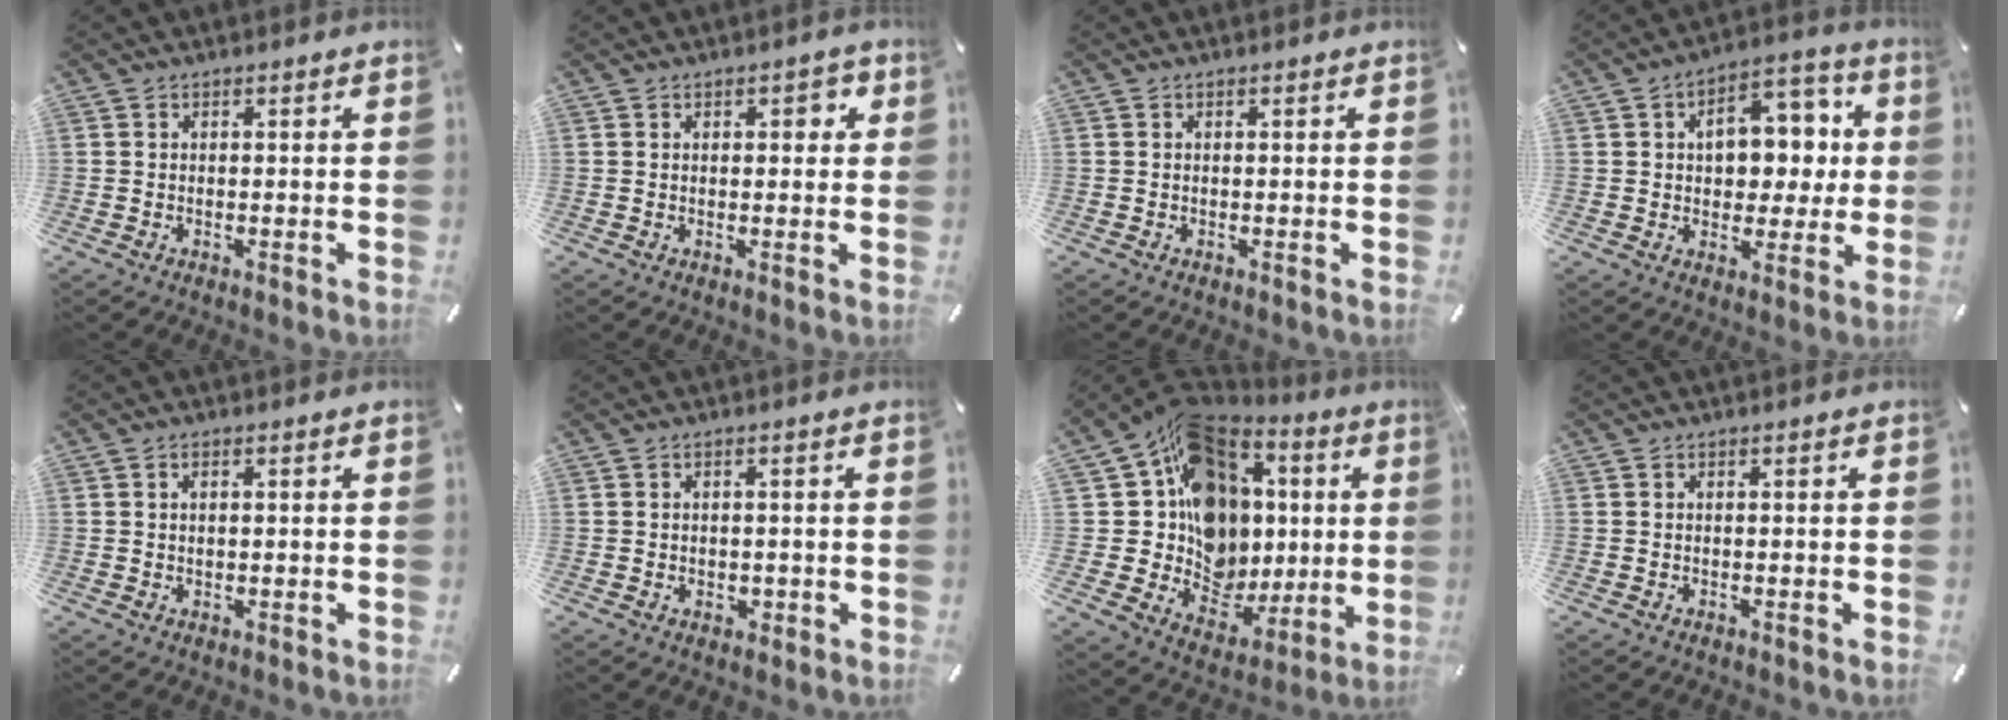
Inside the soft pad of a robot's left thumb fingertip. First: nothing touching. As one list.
[{"total": 2.6, "force": [0.8, 1.5, 1.9], "torque": [-0.015, -0.002, 0.006]}, {"total": 0.0}, {"total": 11.8, "force": [2.0, 8.5, 8.0], "torque": [-0.099, -0.001, 0.034]}, {"total": 1.4, "force": [0.4, 0.8, 1.1], "torque": [-0.023, 0.003, 0.008]}, {"total": 1.6, "force": [-0.1, 1.5, 0.7], "torque": [-0.006, 0.001, -0.007]}, {"total": 17.5, "force": [4.5, 15.2, 7.5], "torque": [-0.111, -0.057, 0.107]}, {"total": 0.0}]